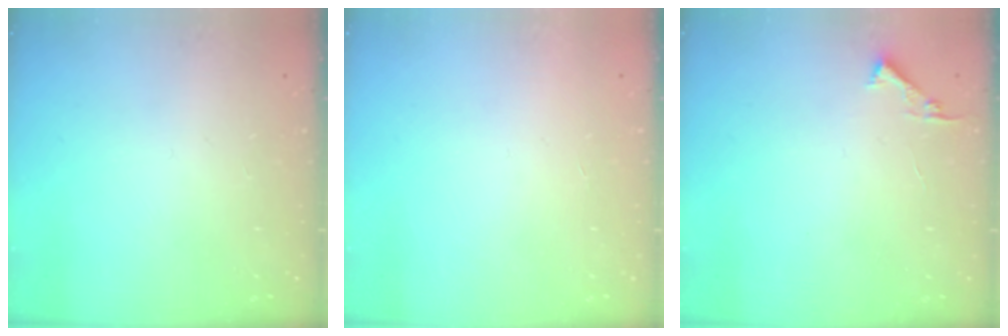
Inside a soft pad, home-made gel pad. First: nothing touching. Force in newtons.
{"total": 1.5, "press": 1.5, "slide": 0.1}
{"total": 3.4, "press": 3.4, "slide": 0.4}